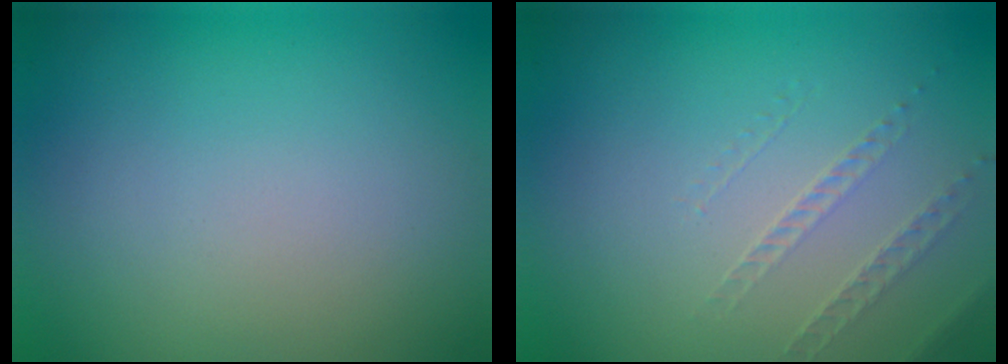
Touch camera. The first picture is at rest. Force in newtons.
{"total": 1.1, "press": 0.6, "slide": 0.9}